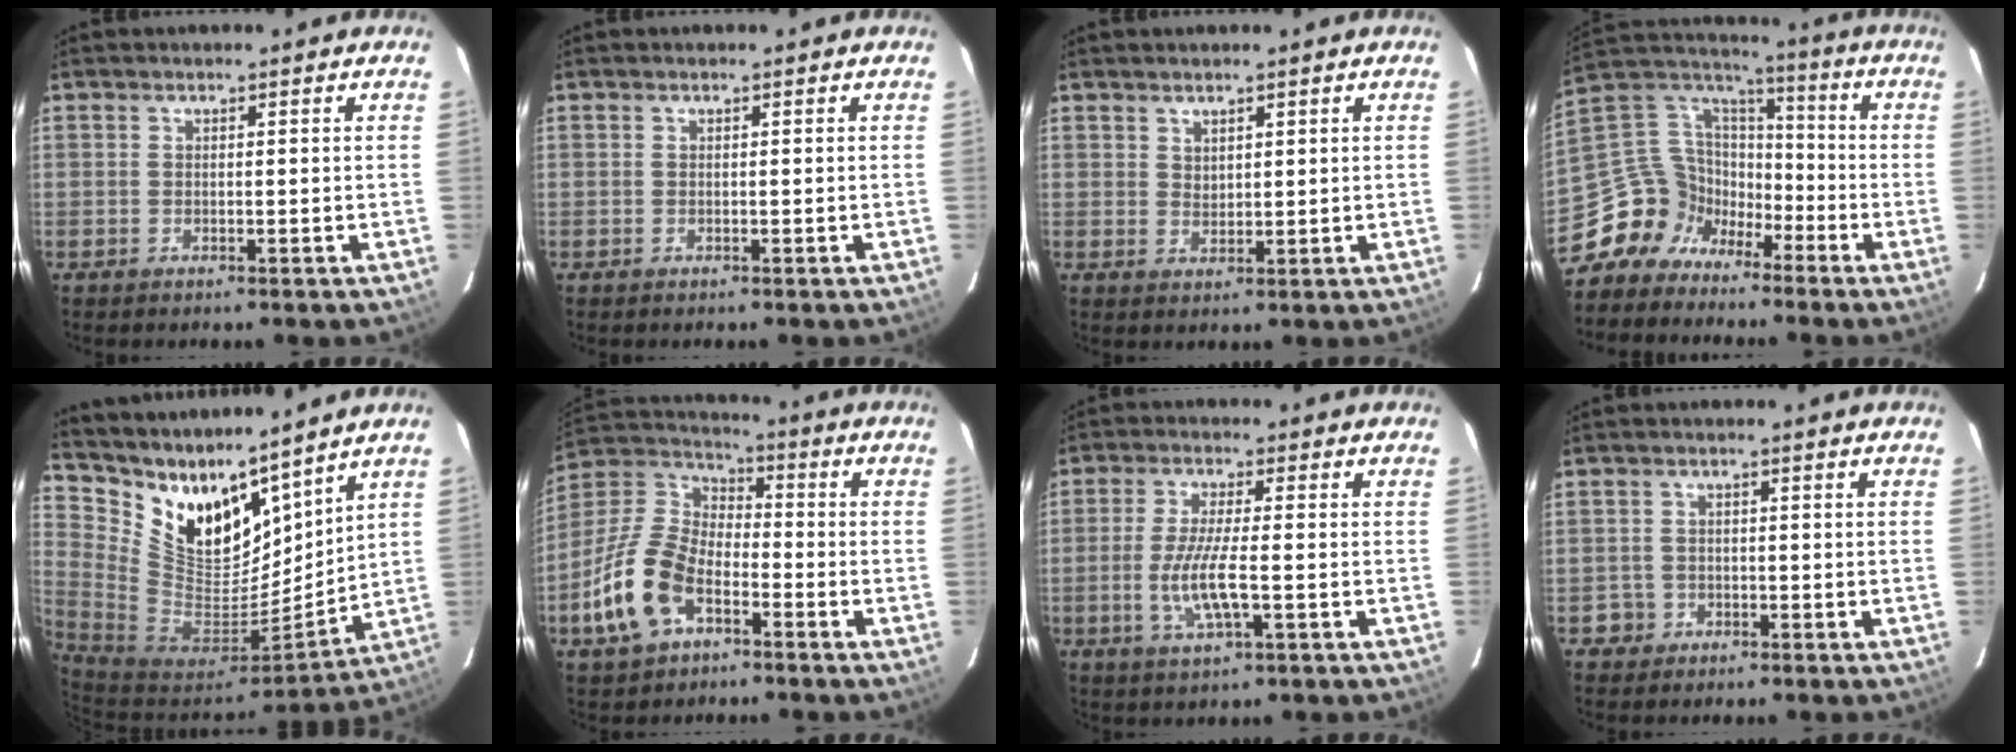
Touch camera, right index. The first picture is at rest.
{"total": 0.0}
{"total": 2.0, "force": [1.6, 1.0, 0.7], "torque": [-0.008, 0.002, 0.031]}
{"total": 12.6, "force": [-9.0, 8.4, 2.3], "torque": [-0.066, 0.047, -0.175]}
{"total": 16.2, "force": [13.2, 6.9, 6.5], "torque": [-0.143, -0.024, 0.262]}
{"total": 15.3, "force": [-7.1, 8.8, 10.3], "torque": [-0.231, 0.005, -0.137]}
{"total": 8.1, "force": [-2.0, 1.5, 7.7], "torque": [-0.154, -0.009, -0.040]}
{"total": 2.9, "force": [-1.3, 2.7, 0.0], "torque": [-0.002, 0.015, -0.020]}